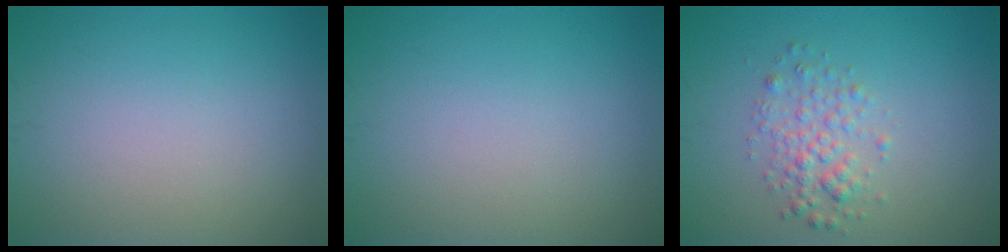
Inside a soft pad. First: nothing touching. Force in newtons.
{"total": 0.0}
{"total": 2.5, "press": 2.5, "slide": 0.1}